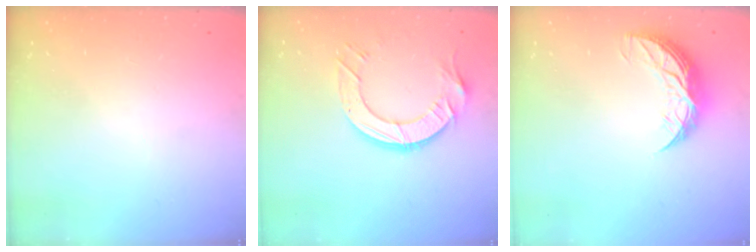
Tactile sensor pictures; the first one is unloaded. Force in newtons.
{"total": 11.6, "press": 11.5, "slide": 1.1}
{"total": 8.9, "press": 8.9, "slide": 0.5}